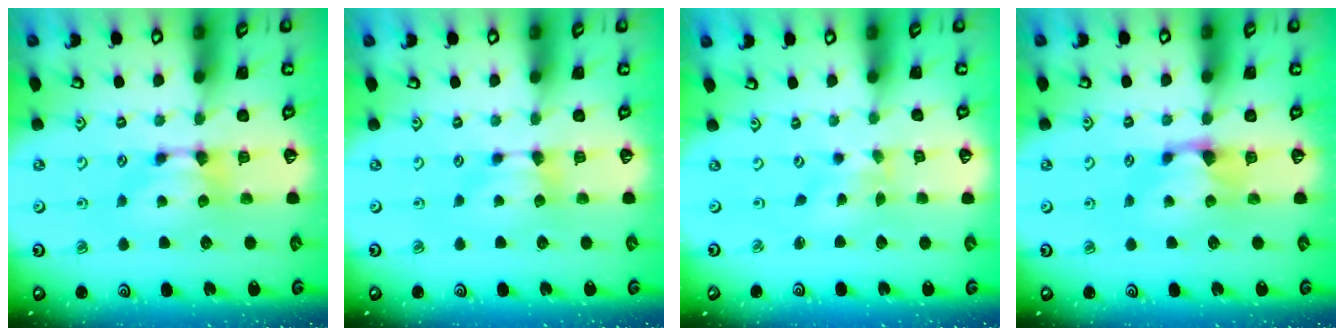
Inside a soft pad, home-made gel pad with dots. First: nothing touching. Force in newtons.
{"total": 0.7, "press": 0.6, "slide": 0.5}
{"total": 2.8, "press": 2.6, "slide": 1.0}
{"total": 0.6, "press": 0.2, "slide": 0.5}